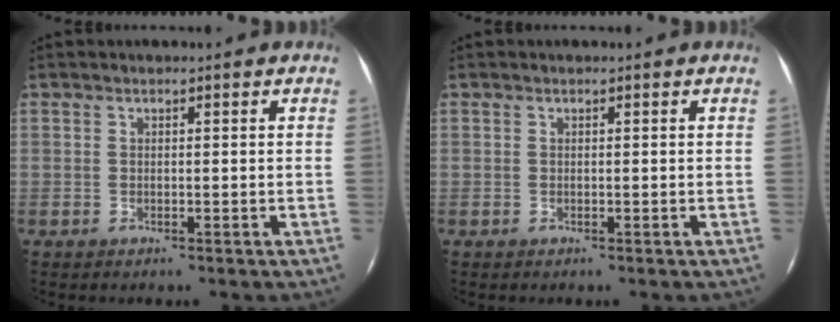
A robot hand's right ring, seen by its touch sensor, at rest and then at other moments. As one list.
[{"total": 0.0}]